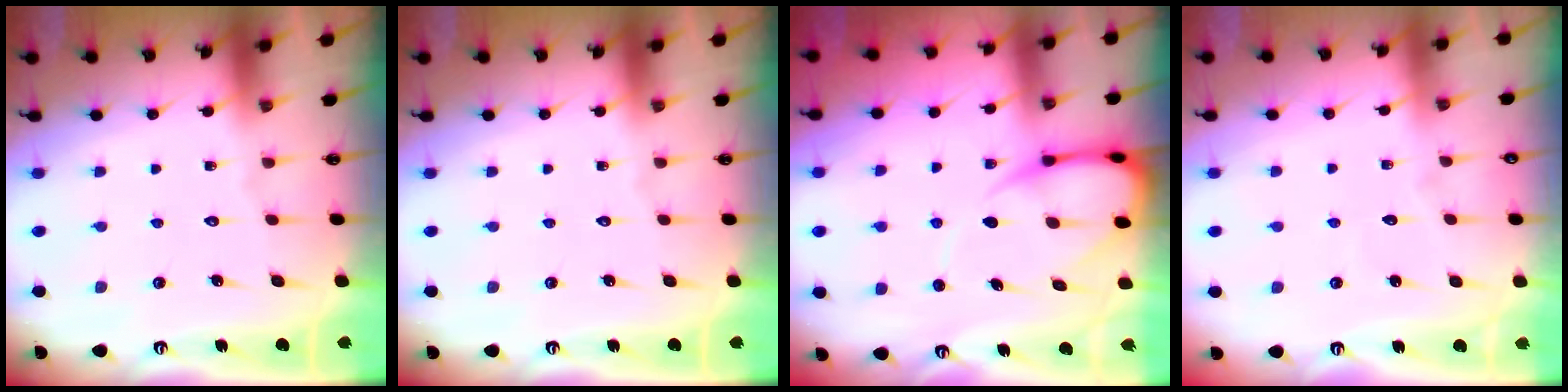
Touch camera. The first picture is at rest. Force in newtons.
{"total": 0.0}
{"total": 8.1, "press": 8.0, "slide": 0.9}
{"total": 4.5, "press": 4.4, "slide": 0.3}